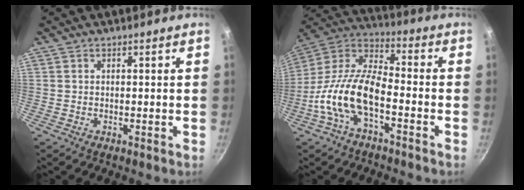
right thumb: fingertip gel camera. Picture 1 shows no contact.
{"total": 15.2, "force": [-5.4, 7.0, 12.4], "torque": [-0.235, 0.052, -0.123]}